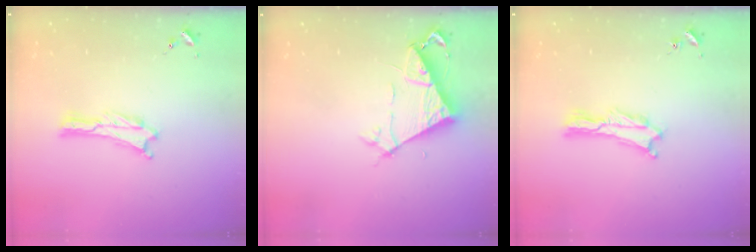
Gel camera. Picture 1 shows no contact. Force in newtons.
{"total": 6.6, "press": 6.5, "slide": 0.7}
{"total": 1.2, "press": 1.1, "slide": 0.3}